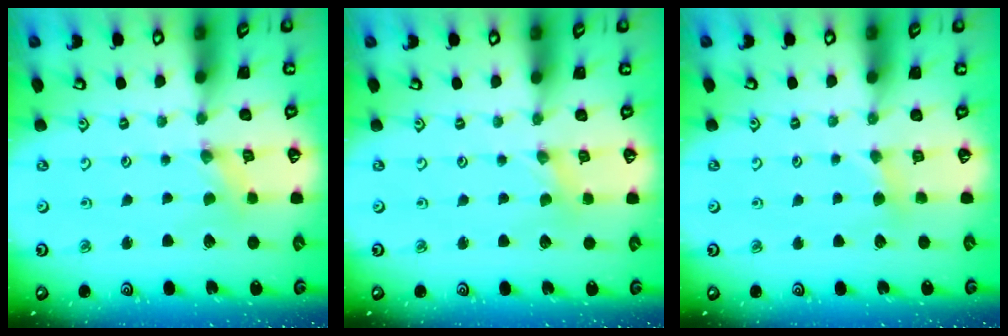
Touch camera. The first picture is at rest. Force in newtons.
{"total": 0.0}
{"total": 2.3, "press": 2.3, "slide": 0.4}